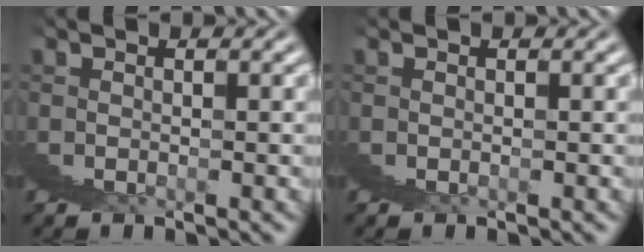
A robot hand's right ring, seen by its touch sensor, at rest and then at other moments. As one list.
[{"total": 0.0}]